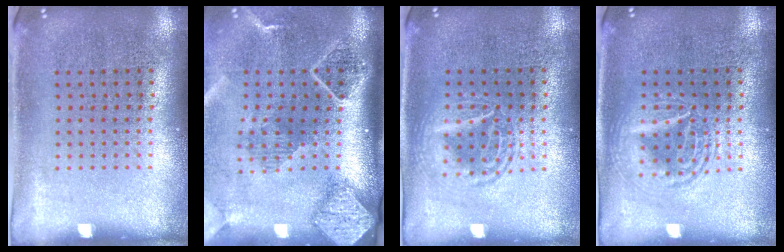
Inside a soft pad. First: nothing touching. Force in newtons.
{"total": 2.7, "press": 2.0, "slide": 1.9}
{"total": 1.4, "press": 1.4, "slide": 0.1}
{"total": 2.7, "press": 2.7, "slide": 0.3}